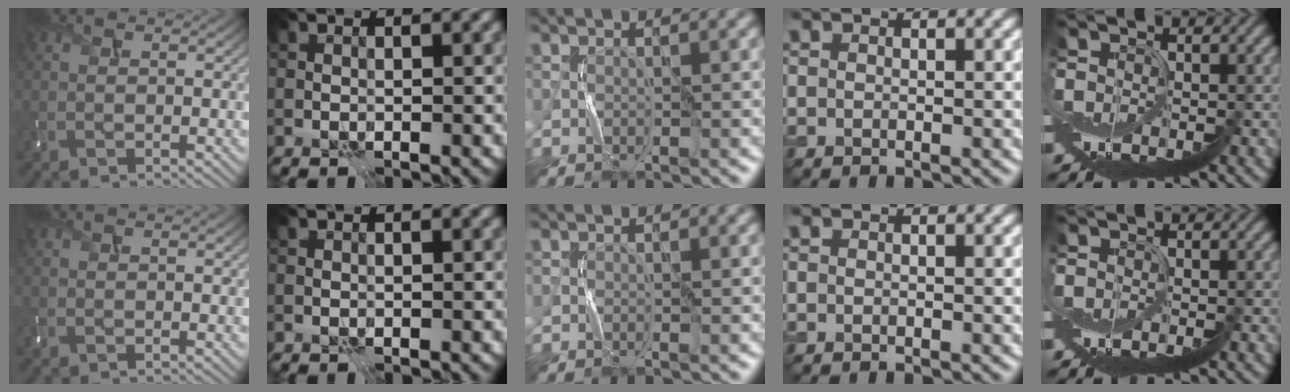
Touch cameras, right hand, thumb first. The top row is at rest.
{}